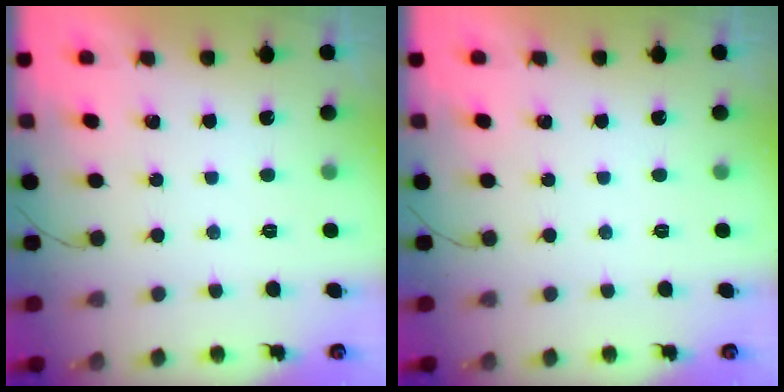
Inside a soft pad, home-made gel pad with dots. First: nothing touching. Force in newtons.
{"total": 0.0}